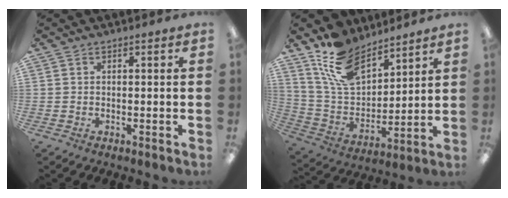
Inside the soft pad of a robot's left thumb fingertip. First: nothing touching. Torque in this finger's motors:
{"motor_torque": [0.22, 0.47, 1.42, -1.35, 0.30]}